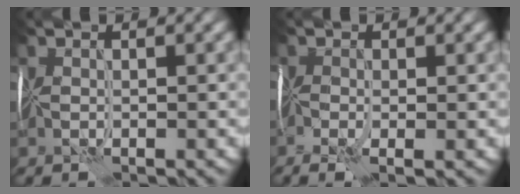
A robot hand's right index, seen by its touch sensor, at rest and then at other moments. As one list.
[{"total": 3.9, "force": [-1.6, 1.7, 3.1], "torque": [-0.062, -0.003, -0.014]}]